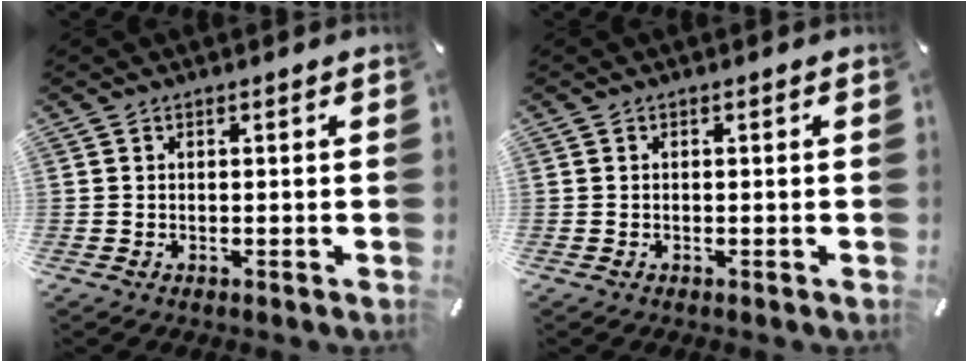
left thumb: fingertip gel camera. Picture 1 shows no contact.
{"total": 0.0}